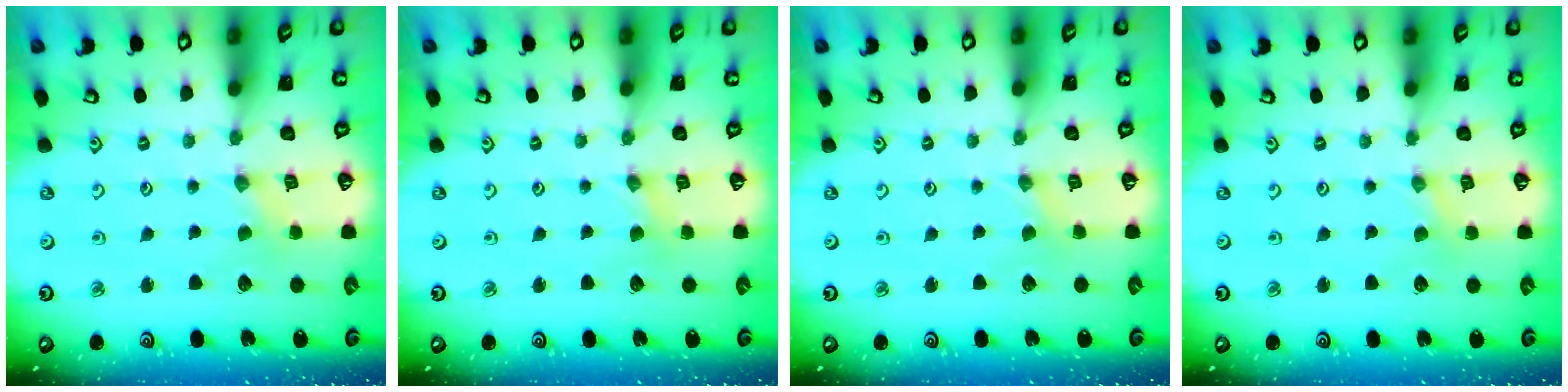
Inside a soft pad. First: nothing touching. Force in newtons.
{"total": 1.9, "press": 1.9, "slide": 0.3}
{"total": 1.1, "press": 1.1, "slide": 0.2}
{"total": 0.8, "press": 0.8, "slide": 0.1}